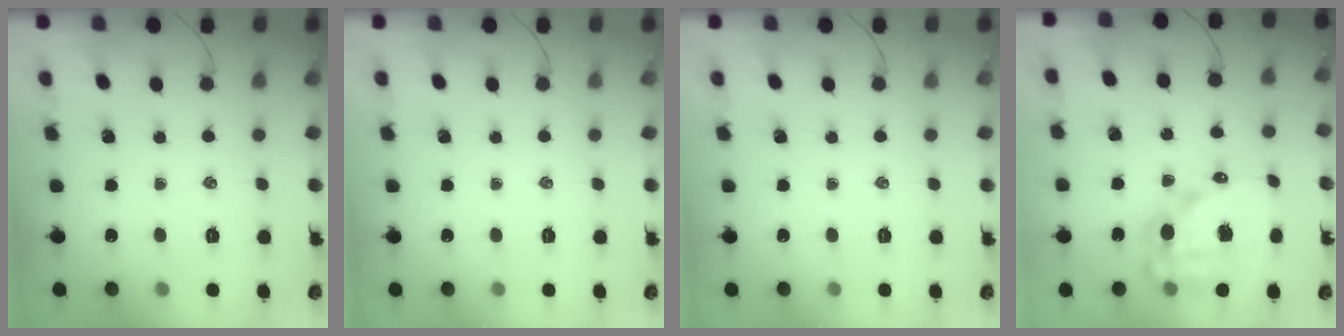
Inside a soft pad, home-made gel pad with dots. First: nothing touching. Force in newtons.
{"total": 0.0}
{"total": 0.0}
{"total": 13.8, "press": 13.4, "slide": 3.2}